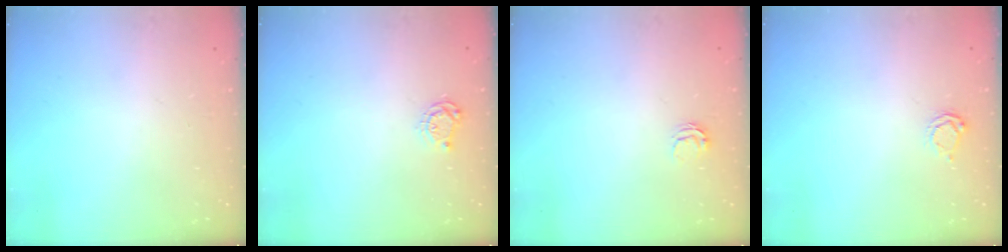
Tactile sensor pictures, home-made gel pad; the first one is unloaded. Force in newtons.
{"total": 5.0, "press": 5.0, "slide": 0.6}
{"total": 3.8, "press": 3.8, "slide": 0.3}
{"total": 2.3, "press": 2.3, "slide": 0.2}